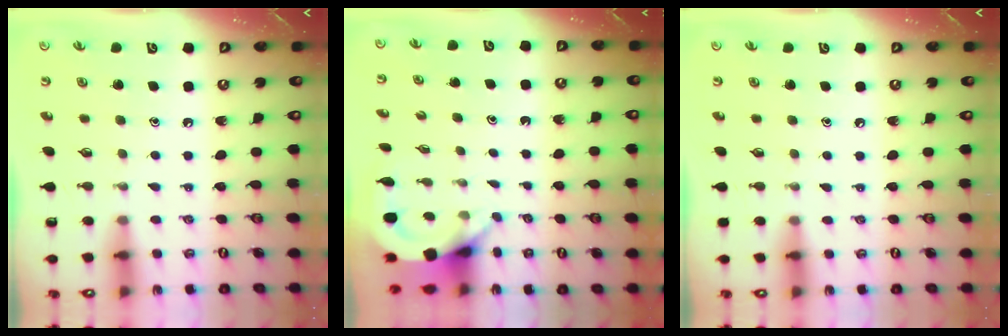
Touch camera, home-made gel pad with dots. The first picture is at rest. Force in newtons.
{"total": 3.9, "press": 3.9, "slide": 0.3}
{"total": 2.8, "press": 2.8, "slide": 0.5}